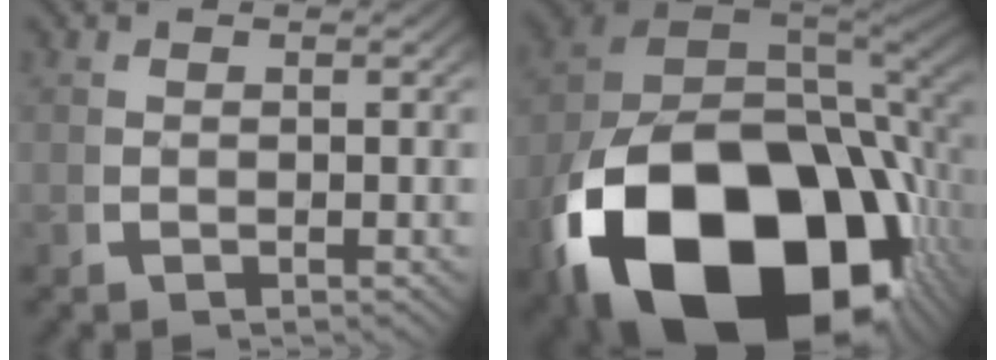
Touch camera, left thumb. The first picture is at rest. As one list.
[{"total": 30.6, "force": [-9.1, 18.1, 22.9], "torque": [-0.438, -0.108, -0.086]}]